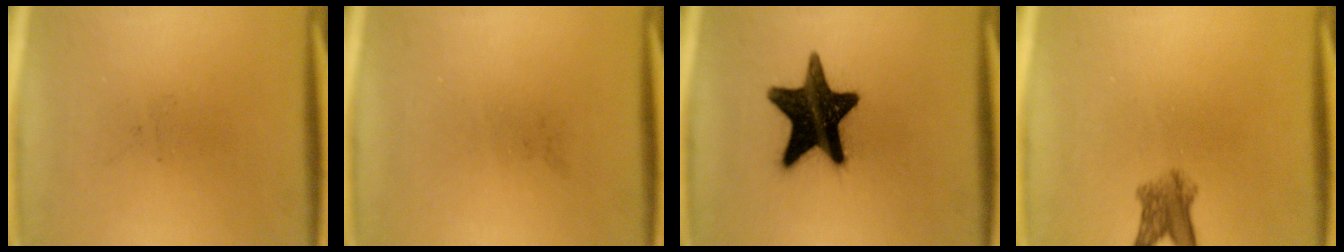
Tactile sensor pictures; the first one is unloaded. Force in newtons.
{"total": 0.0}
{"total": 17.5}
{"total": 3.8}